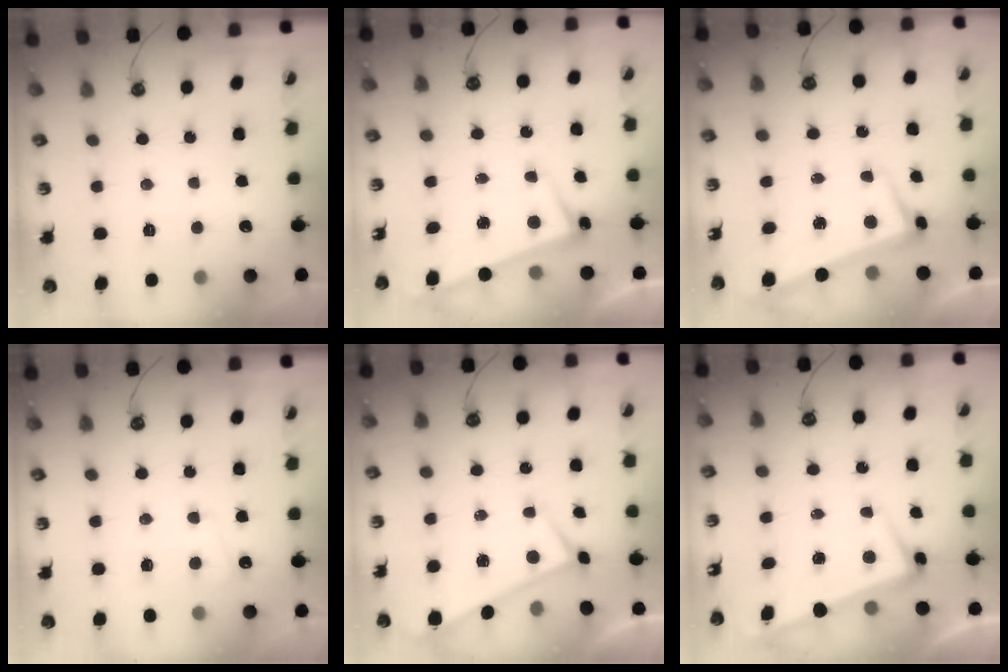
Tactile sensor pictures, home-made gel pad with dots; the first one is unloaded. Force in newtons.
{"total": 3.4, "press": 3.2, "slide": 1.0}
{"total": 1.3, "press": 0.2, "slide": 1.3}
{"total": 1.1, "press": 1.0, "slide": 0.4}
{"total": 1.4, "press": 1.3, "slide": 0.5}
{"total": 2.9, "press": 2.8, "slide": 1.0}